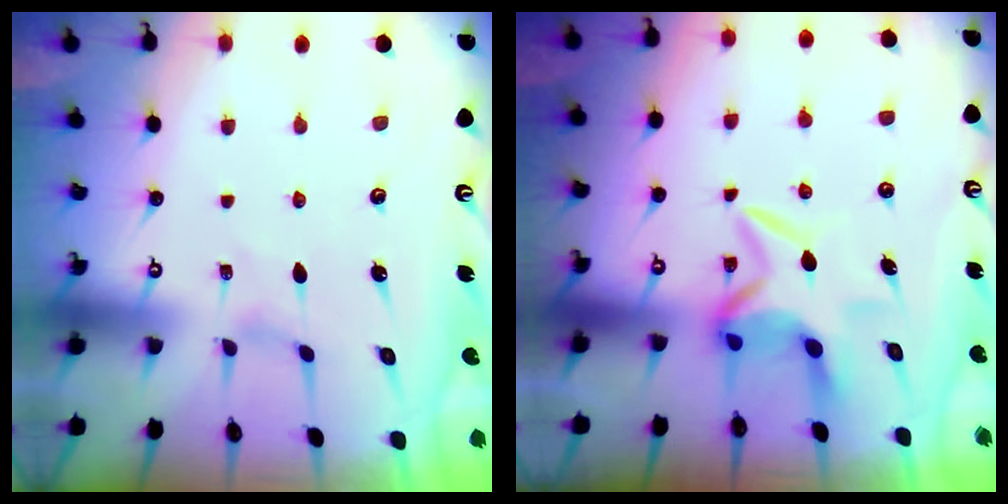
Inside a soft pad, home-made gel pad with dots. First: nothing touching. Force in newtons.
{"total": 6.1, "press": 6.0, "slide": 1.3}